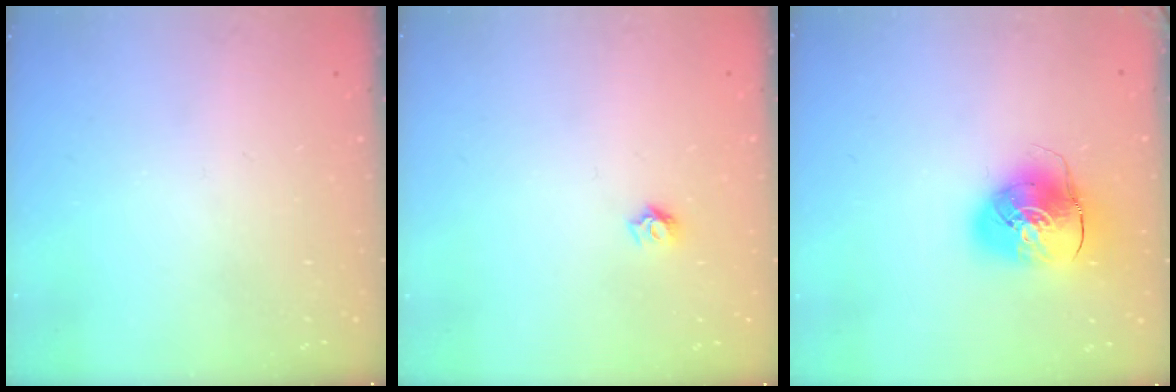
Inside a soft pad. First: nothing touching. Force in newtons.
{"total": 5.5, "press": 5.5, "slide": 0.5}
{"total": 11.2, "press": 11.0, "slide": 1.9}